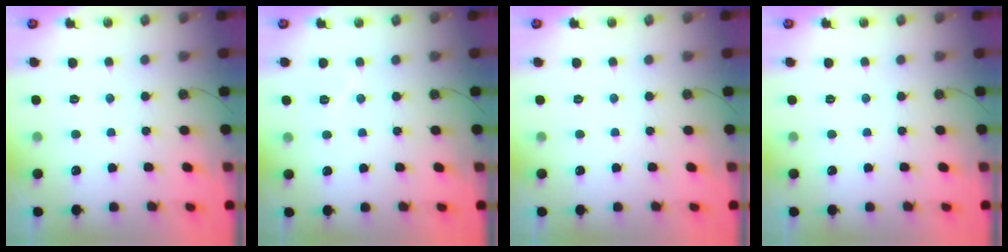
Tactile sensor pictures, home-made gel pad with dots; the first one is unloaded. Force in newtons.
{"total": 4.3, "press": 3.9, "slide": 1.7}
{"total": 0.0}
{"total": 0.0}